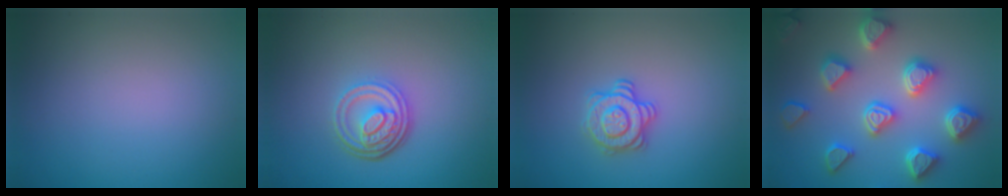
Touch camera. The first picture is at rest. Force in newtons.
{"total": 4.7, "press": 3.4, "slide": 3.2}
{"total": 2.8, "press": 2.7, "slide": 0.9}
{"total": 6.5, "press": 6.0, "slide": 2.4}